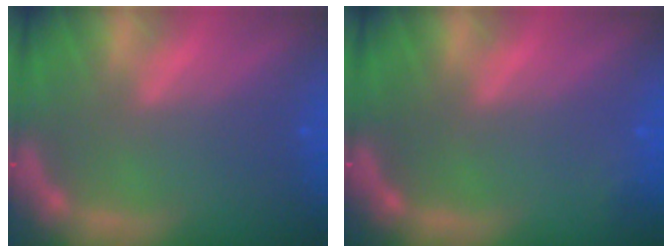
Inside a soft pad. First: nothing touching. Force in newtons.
{"total": 0.9}